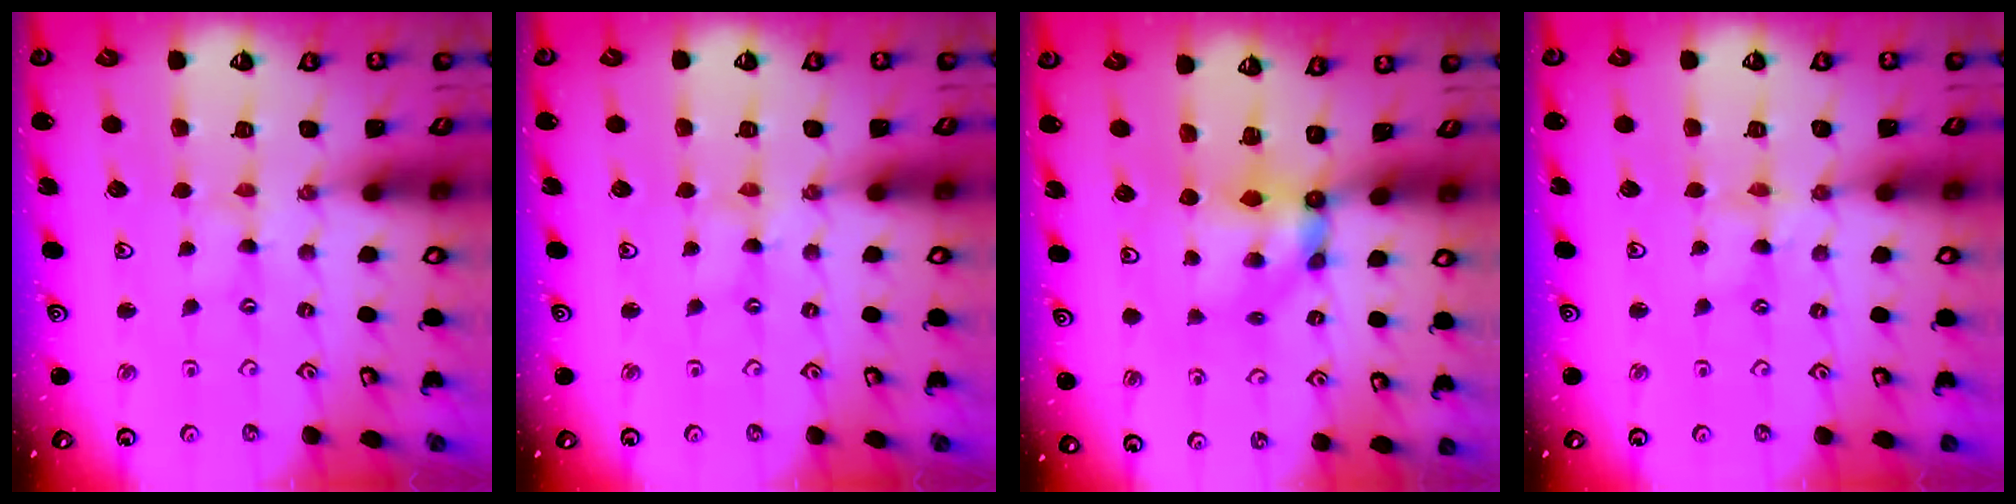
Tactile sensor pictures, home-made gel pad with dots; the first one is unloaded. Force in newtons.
{"total": 0.0}
{"total": 5.7, "press": 5.7, "slide": 0.2}
{"total": 0.0}